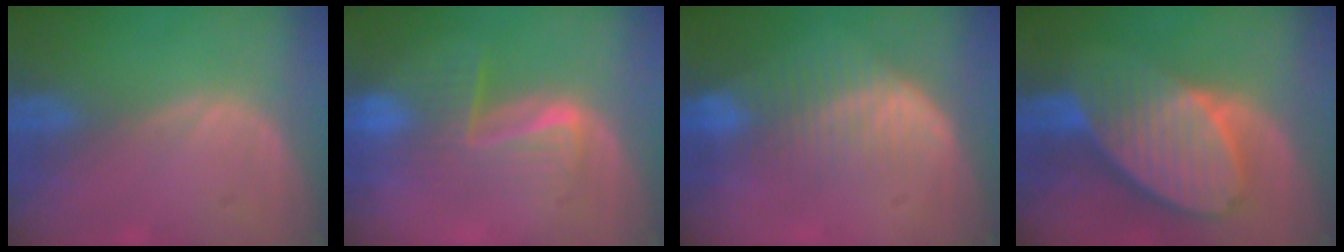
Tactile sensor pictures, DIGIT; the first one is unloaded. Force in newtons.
{"total": 6.5, "press": 6.3, "slide": 1.3}
{"total": 7.2, "press": 6.6, "slide": 2.9}
{"total": 10.4, "press": 9.1, "slide": 5.1}